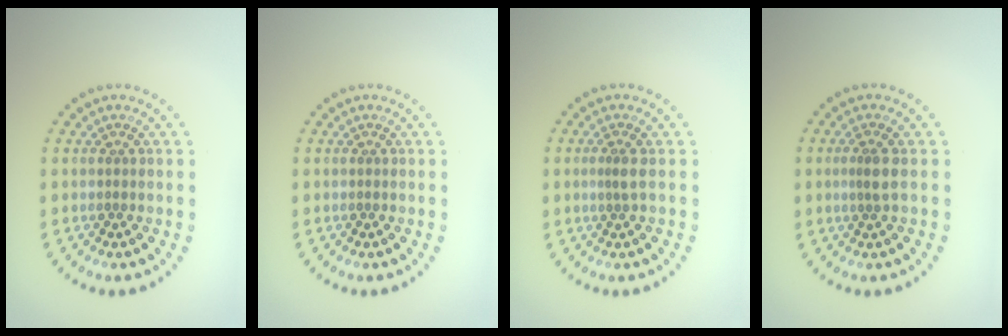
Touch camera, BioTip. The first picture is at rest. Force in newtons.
{"total": 0.0}
{"total": 0.9, "press": 0.5, "slide": 0.8}
{"total": 1.3, "press": 0.9, "slide": 0.9}